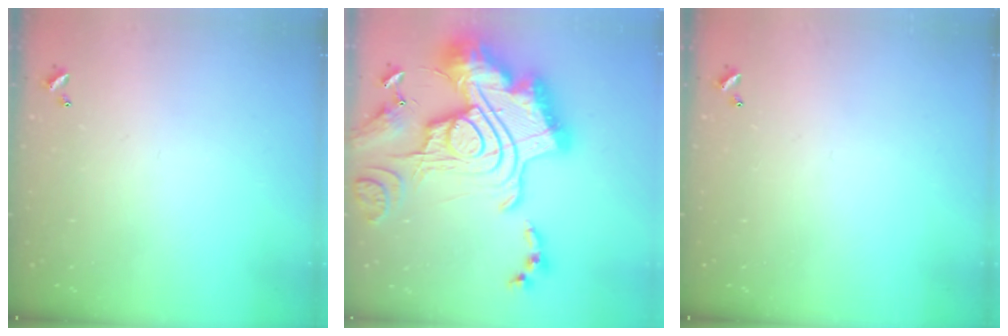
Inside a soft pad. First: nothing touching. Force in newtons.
{"total": 4.8, "press": 4.1, "slide": 2.6}
{"total": 0.0}